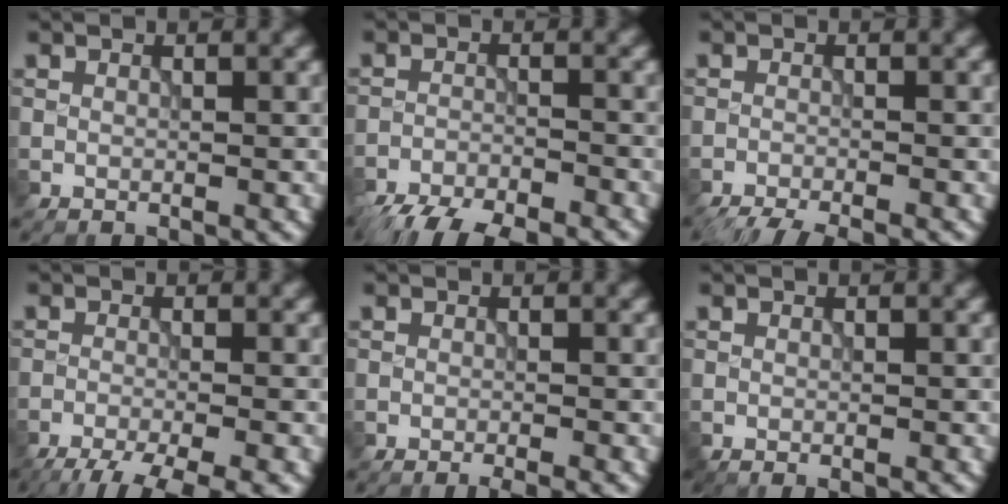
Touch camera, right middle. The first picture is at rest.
{"total": 9.1, "force": [-8.3, 2.1, 3.0], "torque": [-0.057, -0.028, -0.132]}
{"total": 5.7, "force": [-5.1, 1.0, 2.2], "torque": [-0.034, -0.021, -0.079]}
{"total": 7.7, "force": [-5.8, 1.7, 4.7], "torque": [-0.074, -0.025, -0.092]}
{"total": 2.4, "force": [-1.4, 0.6, 1.8], "torque": [-0.017, -0.001, -0.022]}
{"total": 1.0, "force": [-0.8, 0.2, 0.6], "torque": [-0.001, -0.004, -0.011]}